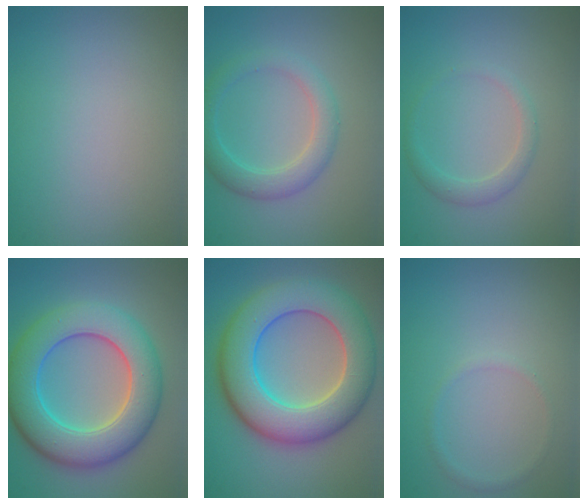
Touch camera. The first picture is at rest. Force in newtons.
{"total": 3.3, "press": 3.3, "slide": 0.1}
{"total": 1.6, "press": 1.6, "slide": 0.1}
{"total": 9.4, "press": 9.4, "slide": 0.5}
{"total": 10.6, "press": 10.6, "slide": 0.5}
{"total": 0.8, "press": 0.8, "slide": 0.1}